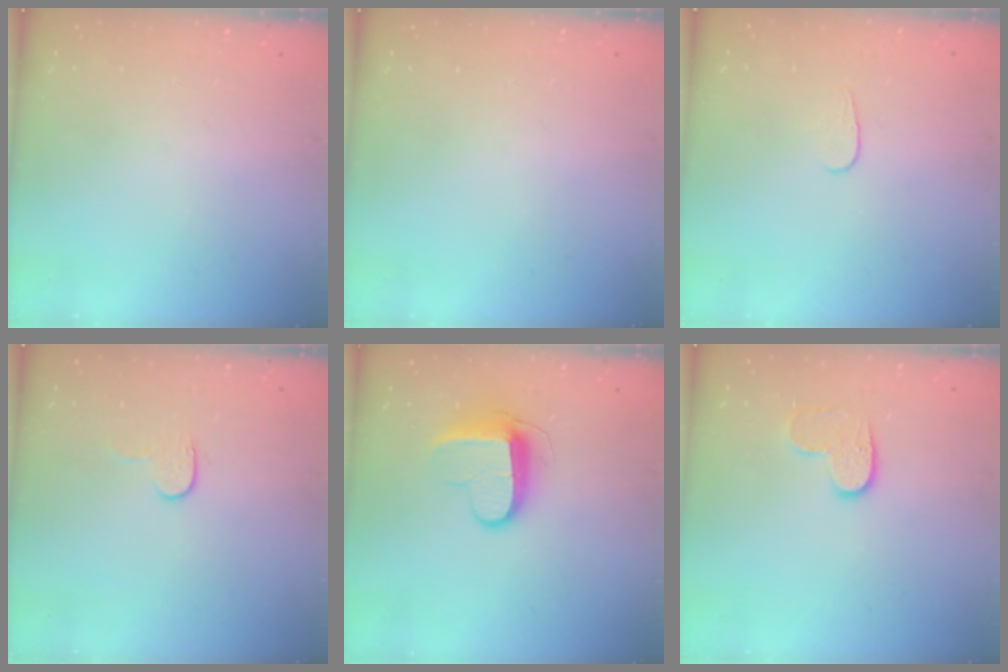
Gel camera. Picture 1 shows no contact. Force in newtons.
{"total": 0.0}
{"total": 3.8, "press": 3.8, "slide": 0.4}
{"total": 3.6, "press": 3.6, "slide": 0.3}
{"total": 9.7, "press": 9.7, "slide": 0.9}
{"total": 7.0, "press": 7.0, "slide": 0.2}